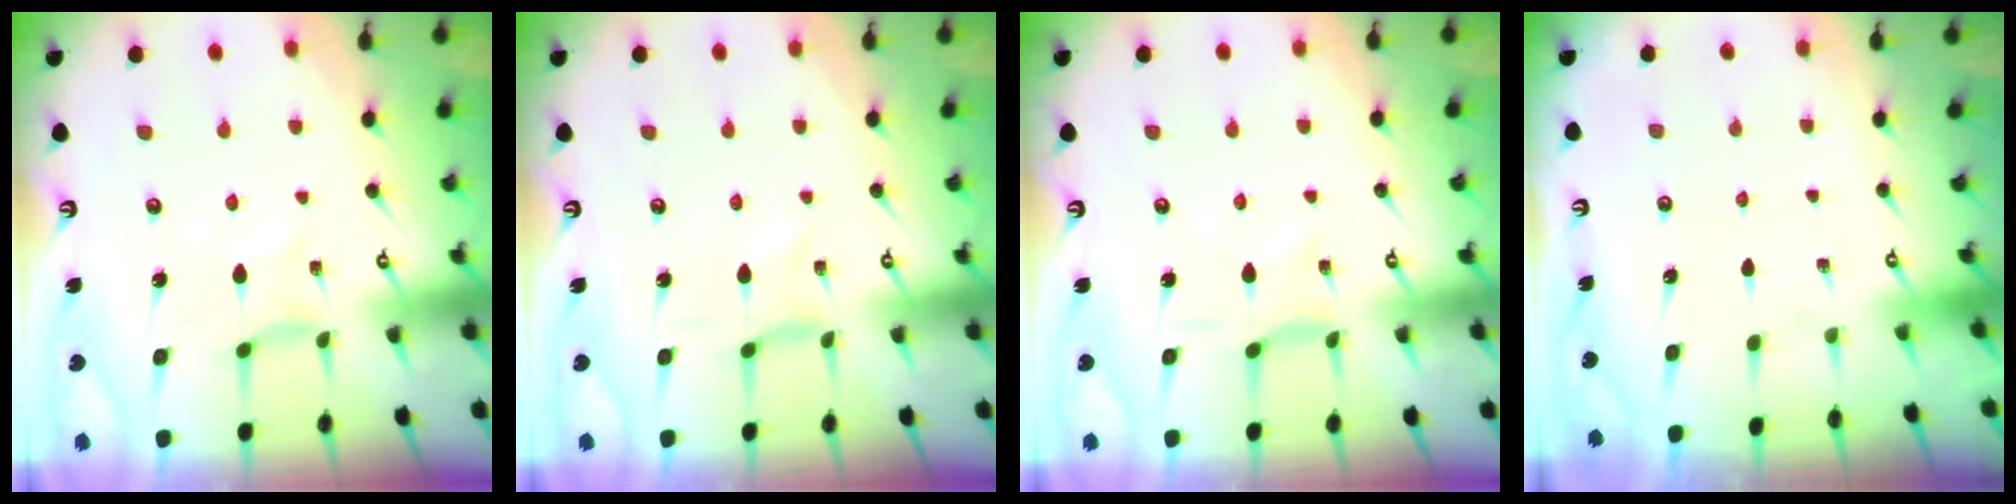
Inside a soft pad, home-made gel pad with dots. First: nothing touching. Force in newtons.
{"total": 0.0}
{"total": 2.4, "press": 2.4, "slide": 0.6}
{"total": 0.0}